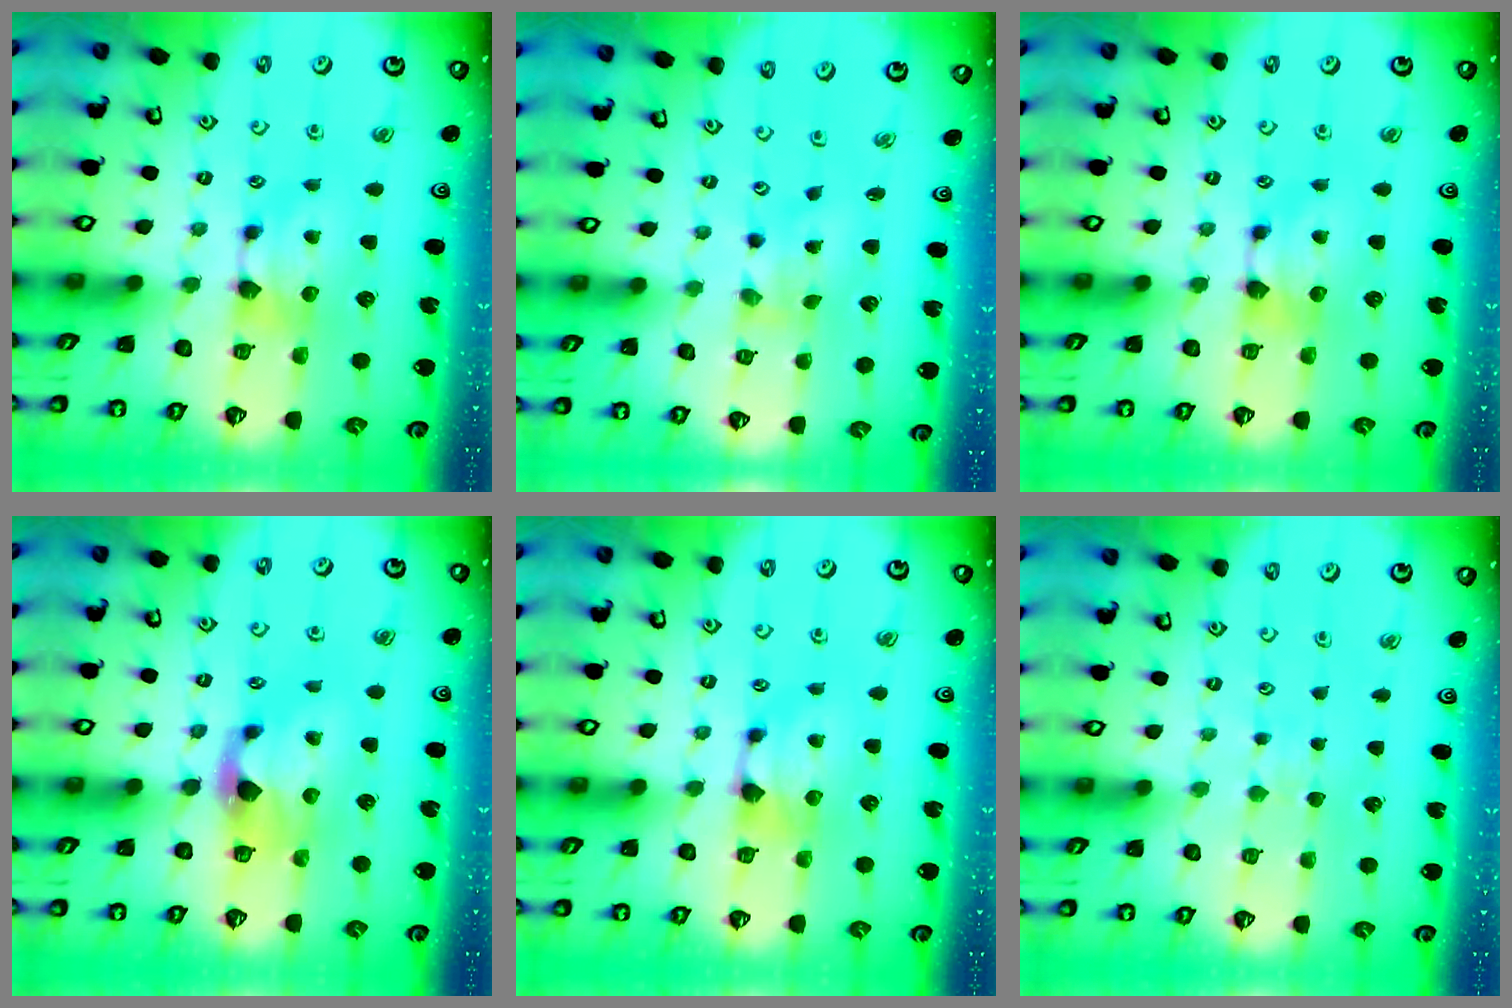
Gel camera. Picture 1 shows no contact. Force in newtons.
{"total": 2.2, "press": 2.0, "slide": 1.0}
{"total": 0.0}
{"total": 2.2, "press": 1.9, "slide": 1.2}
{"total": 0.8, "press": 0.3, "slide": 0.7}
{"total": 3.9, "press": 3.9, "slide": 0.2}